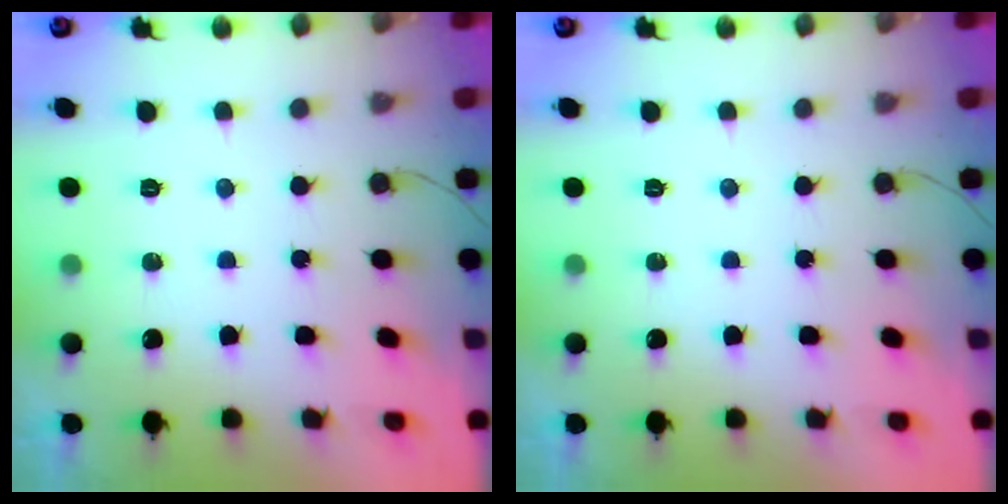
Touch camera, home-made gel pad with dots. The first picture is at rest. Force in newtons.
{"total": 0.0}